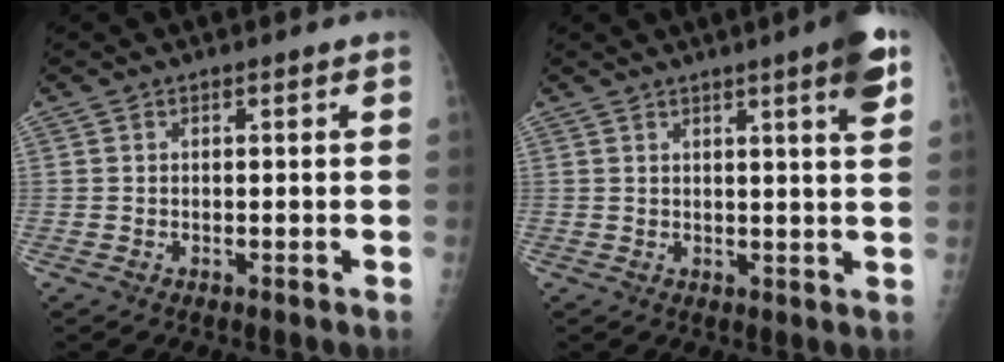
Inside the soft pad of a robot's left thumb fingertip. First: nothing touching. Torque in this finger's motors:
{"motor_torque": [2.72, 2.29, 0.90, -0.28, 0.07]}